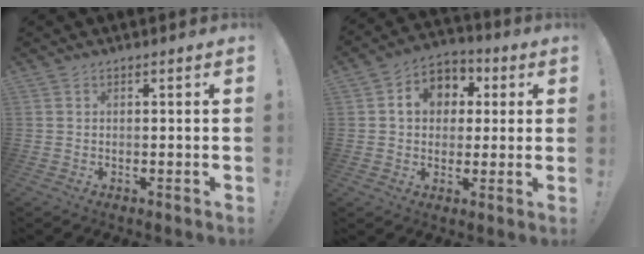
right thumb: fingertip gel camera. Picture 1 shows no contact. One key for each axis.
{"total": 9.7, "fx": 2.2, "fy": 8.3, "fz": 4.6, "tx": -0.063, "ty": 0.001, "tz": 0.046}